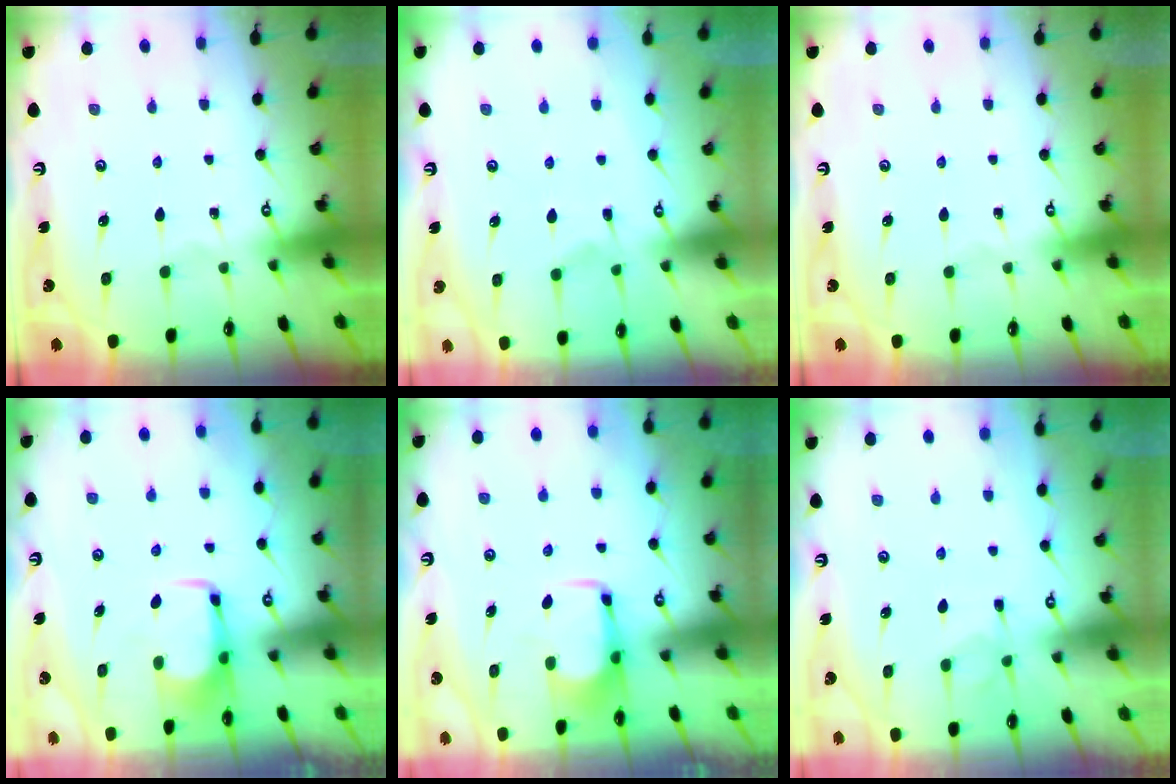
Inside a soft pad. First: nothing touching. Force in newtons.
{"total": 5.5, "press": 5.4, "slide": 1.2}
{"total": 0.0}
{"total": 1.7, "press": 1.6, "slide": 0.4}
{"total": 2.0, "press": 2.0, "slide": 0.2}
{"total": 1.7, "press": 1.3, "slide": 1.1}